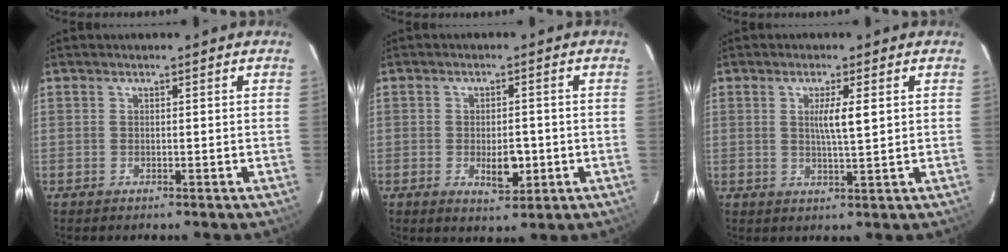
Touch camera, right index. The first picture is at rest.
{"total": 4.9, "force": [-1.2, 2.1, 4.2], "torque": [-0.065, -0.003, -0.012]}
{"total": 4.0, "force": [0.9, 0.0, 3.9], "torque": [-0.070, -0.004, 0.015]}